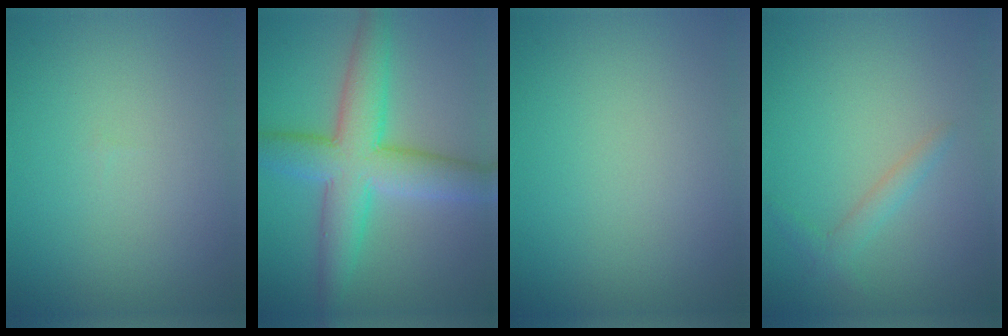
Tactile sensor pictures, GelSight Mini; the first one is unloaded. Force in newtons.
{"total": 7.7, "press": 7.7, "slide": 0.1}
{"total": 0.0}
{"total": 1.5, "press": 1.4, "slide": 0.1}